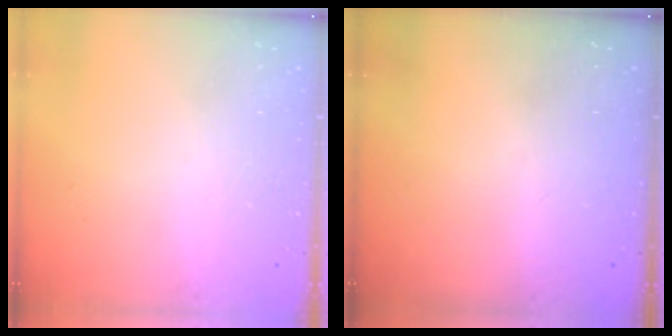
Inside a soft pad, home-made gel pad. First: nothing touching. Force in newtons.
{"total": 0.0}